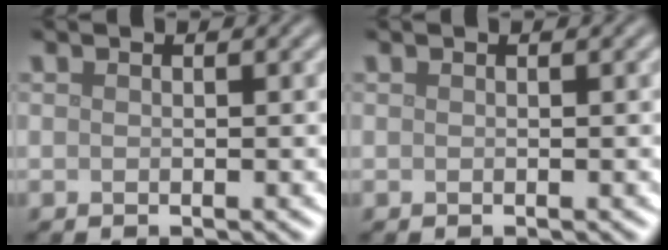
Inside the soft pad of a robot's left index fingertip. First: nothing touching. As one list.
[{"total": 0.0}]